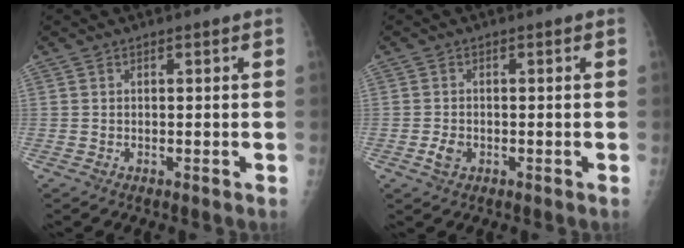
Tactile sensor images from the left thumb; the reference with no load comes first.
{"total": 2.3, "force": [-0.8, 1.6, 1.4], "torque": [-0.025, 0.001, -0.015]}